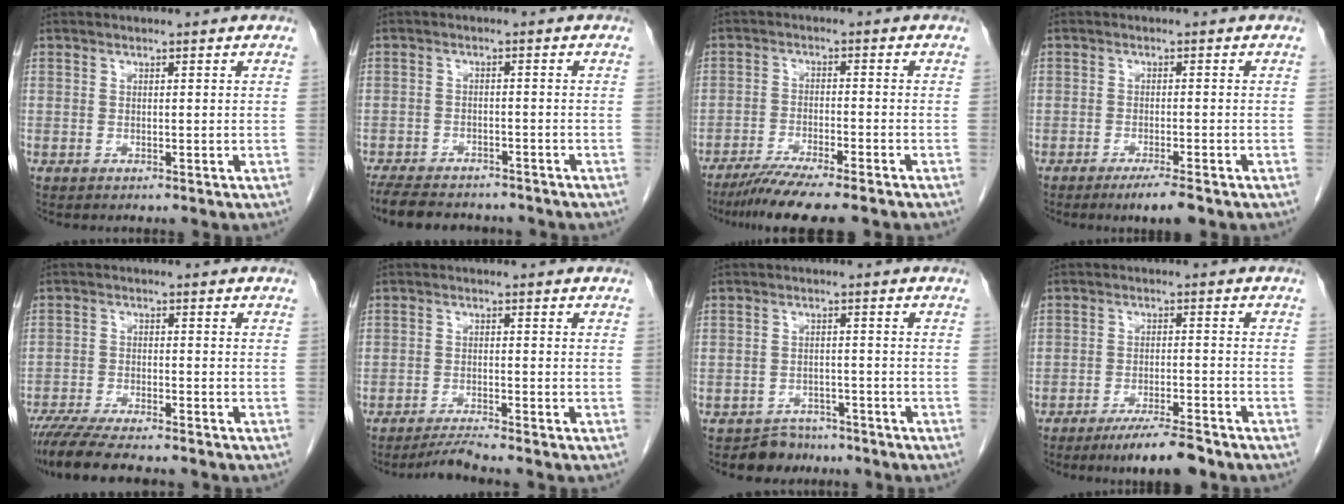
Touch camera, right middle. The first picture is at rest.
{"total": 12.0, "force": [-10.2, 4.0, 4.8], "torque": [-0.100, -0.009, -0.144]}
{"total": 9.3, "force": [-7.7, 0.2, 5.3], "torque": [-0.081, -0.024, -0.125]}
{"total": 3.8, "force": [-2.6, 0.1, 2.7], "torque": [-0.044, -0.008, -0.042]}
{"total": 10.6, "force": [-9.2, 1.2, 5.2], "torque": [-0.083, -0.021, -0.145]}
{"total": 3.0, "force": [-2.7, -1.2, 0.4], "torque": [-0.015, -0.018, -0.051]}
{"total": 3.8, "force": [-3.2, 2.0, -0.4], "torque": [0.007, 0.007, -0.048]}
{"total": 7.0, "force": [-5.6, 0.6, 4.1], "torque": [-0.064, -0.015, -0.092]}